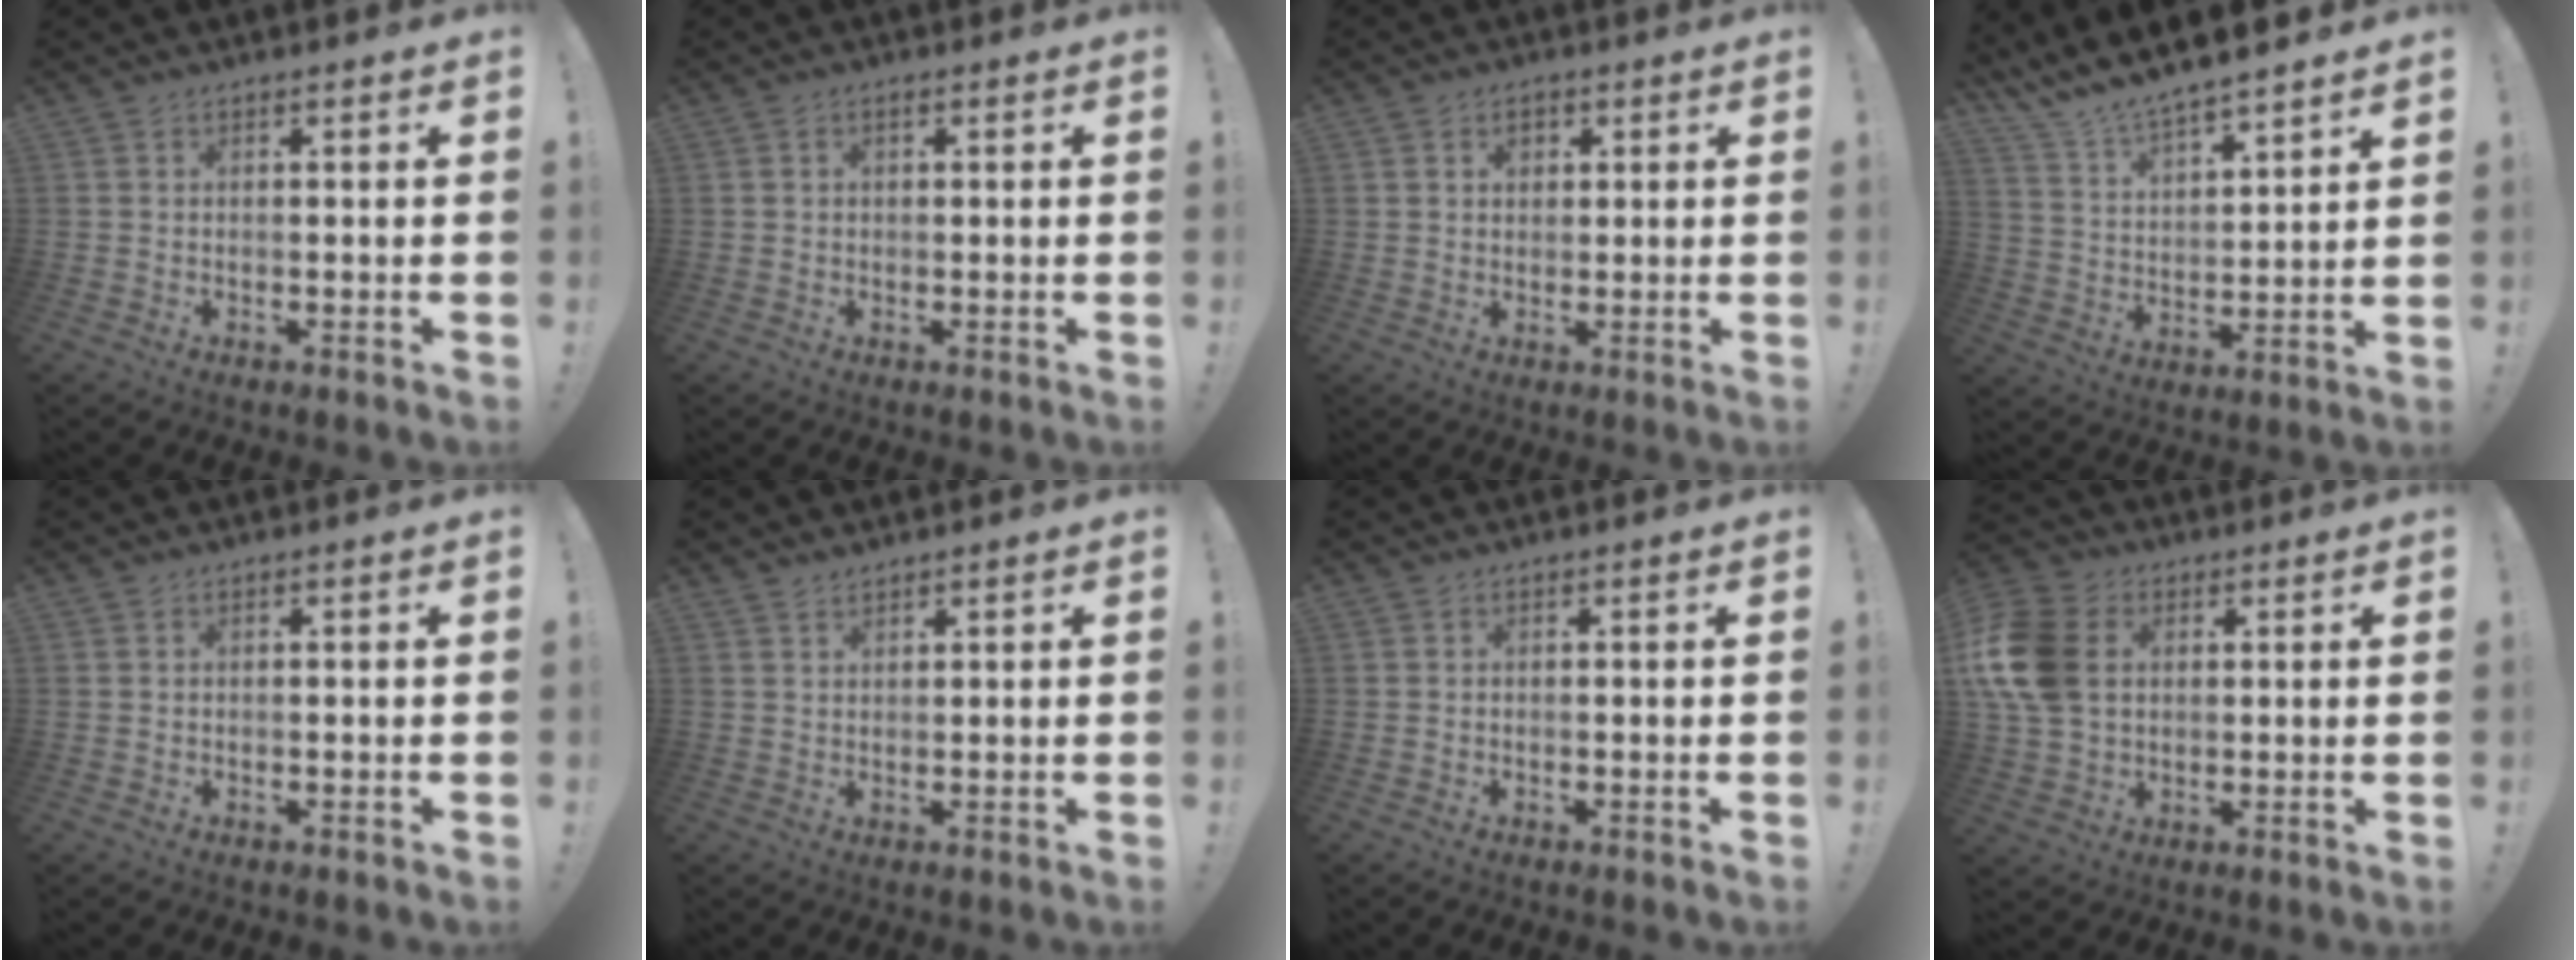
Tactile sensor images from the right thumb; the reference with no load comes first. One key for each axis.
{"total": 0.8, "fx": 0.3, "fy": 0.7, "fz": 0.4, "tx": -0.006, "ty": 0.003, "tz": 0.005}
{"total": 3.1, "fx": 1.3, "fy": 2.5, "fz": 1.3, "tx": -0.009, "ty": -0.006, "tz": 0.019}
{"total": 10.0, "fx": 9.5, "fy": 1.8, "fz": 2.4, "tx": -0.075, "ty": -0.084, "tz": 0.173}
{"total": 0.0}
{"total": 2.0, "fx": 1.8, "fy": 0.7, "fz": 0.4, "tx": -0.004, "ty": -0.012, "tz": 0.034}
{"total": 0.0}
{"total": 16.0, "fx": 2.9, "fy": 12.1, "fz": 10.0, "tx": -0.197, "ty": -0.001, "tz": 0.060}